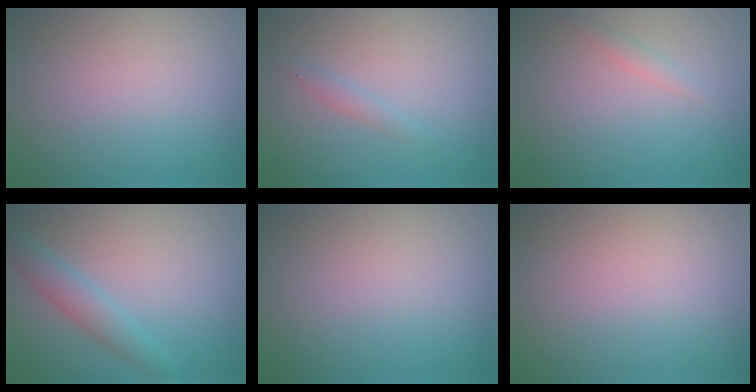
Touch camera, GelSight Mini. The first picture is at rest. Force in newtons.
{"total": 0.9, "press": 0.9, "slide": 0.1}
{"total": 0.9, "press": 0.9, "slide": 0.1}
{"total": 2.6, "press": 2.6, "slide": 0.0}
{"total": 0.0}
{"total": 0.0}